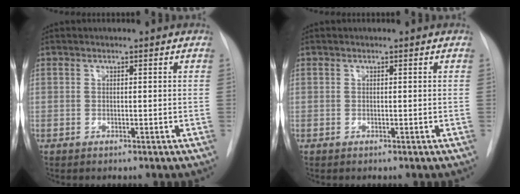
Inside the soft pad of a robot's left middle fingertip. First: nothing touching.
{"total": 0.0}